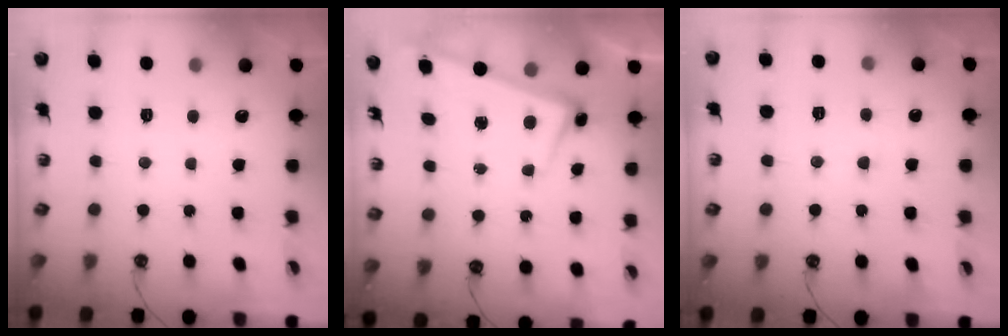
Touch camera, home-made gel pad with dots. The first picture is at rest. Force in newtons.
{"total": 2.4, "press": 2.2, "slide": 0.9}
{"total": 2.4, "press": 2.4, "slide": 0.3}